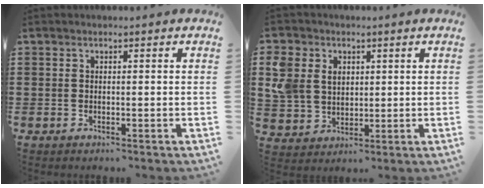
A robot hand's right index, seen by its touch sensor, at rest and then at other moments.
{"total": 6.8, "force": [2.1, 5.8, 3.0], "torque": [-0.099, 0.015, 0.037]}